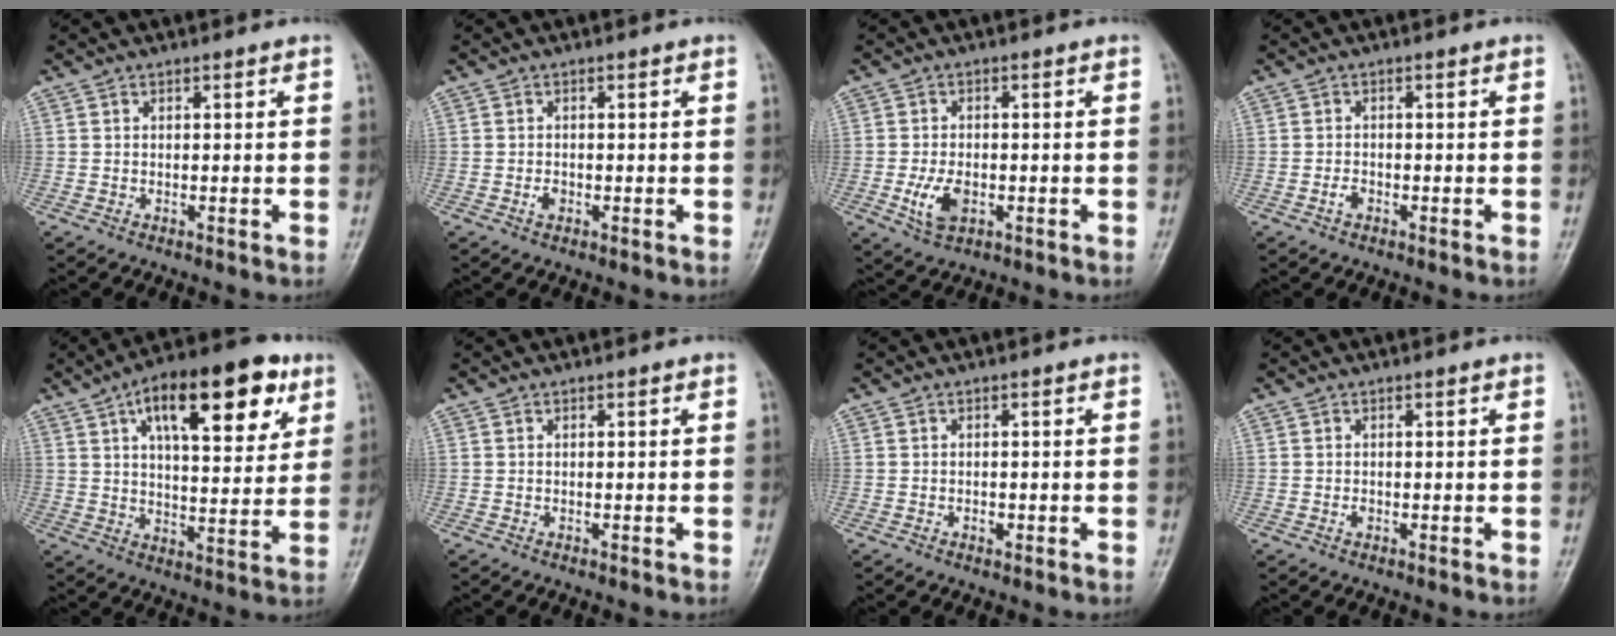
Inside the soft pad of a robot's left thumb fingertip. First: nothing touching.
{"total": 1.2, "force": [-0.3, 0.9, 0.7], "torque": [-0.010, 0.000, -0.004]}
{"total": 5.3, "force": [-1.3, 3.3, 4.0], "torque": [-0.078, -0.004, -0.019]}
{"total": 1.4, "force": [-0.6, 0.9, 0.8], "torque": [-0.014, 0.002, -0.014]}
{"total": 19.8, "force": [9.1, 8.5, 15.4], "torque": [-0.193, -0.014, 0.137]}
{"total": 0.0}
{"total": 0.8, "force": [-0.2, 0.6, 0.5], "torque": [-0.008, -0.001, -0.003]}
{"total": 0.7, "force": [0.0, 0.5, 0.4], "torque": [-0.004, 0.000, 0.000]}